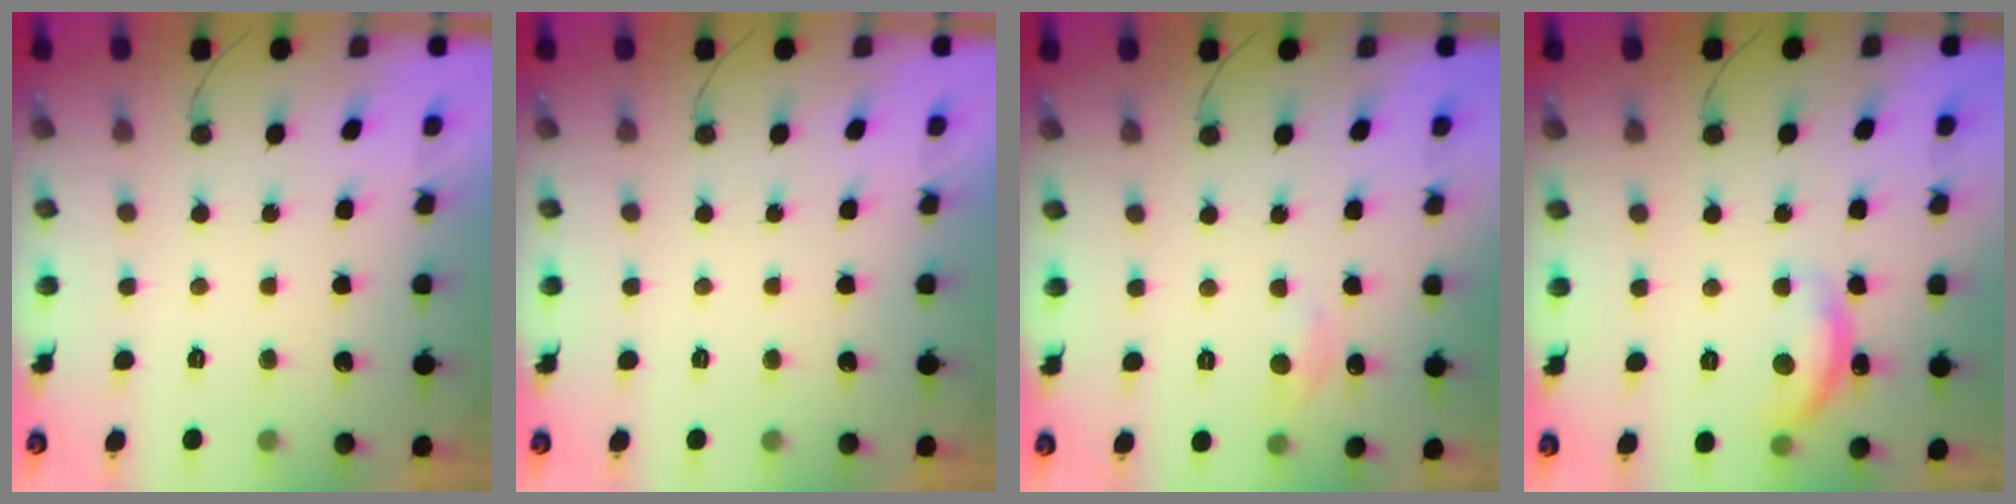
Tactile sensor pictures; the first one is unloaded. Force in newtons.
{"total": 0.0}
{"total": 5.4, "press": 5.3, "slide": 0.7}
{"total": 13.0, "press": 12.9, "slide": 0.7}